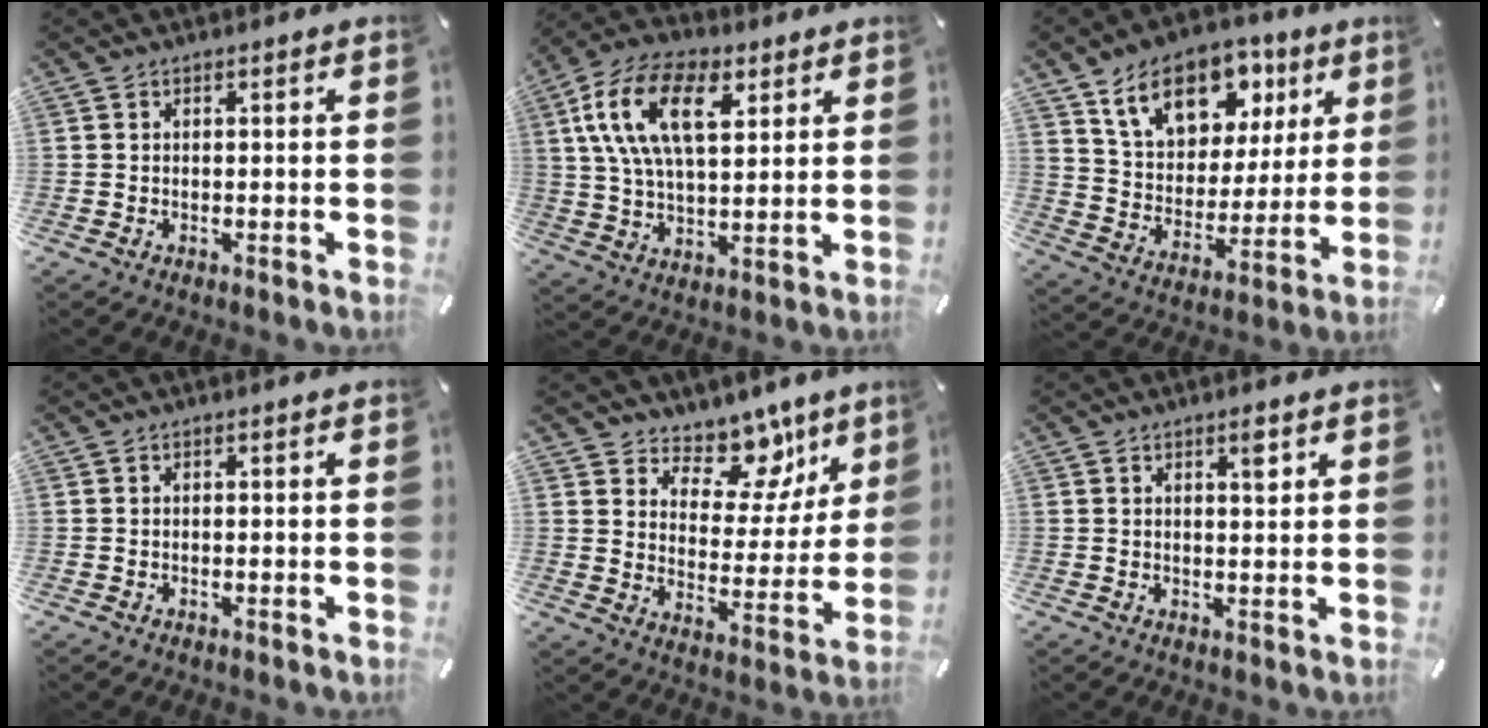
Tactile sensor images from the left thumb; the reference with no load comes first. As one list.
[{"total": 16.8, "force": [6.6, 9.2, 12.4], "torque": [-0.272, 0.002, 0.114]}, {"total": 16.8, "force": [9.4, 11.1, 8.2], "torque": [-0.140, -0.036, 0.170]}, {"total": 0.0}, {"total": 11.3, "force": [8.4, 7.2, 2.6], "torque": [-0.027, -0.085, 0.152]}, {"total": 3.0, "force": [1.5, 0.8, 2.4], "torque": [-0.035, -0.003, 0.021]}]